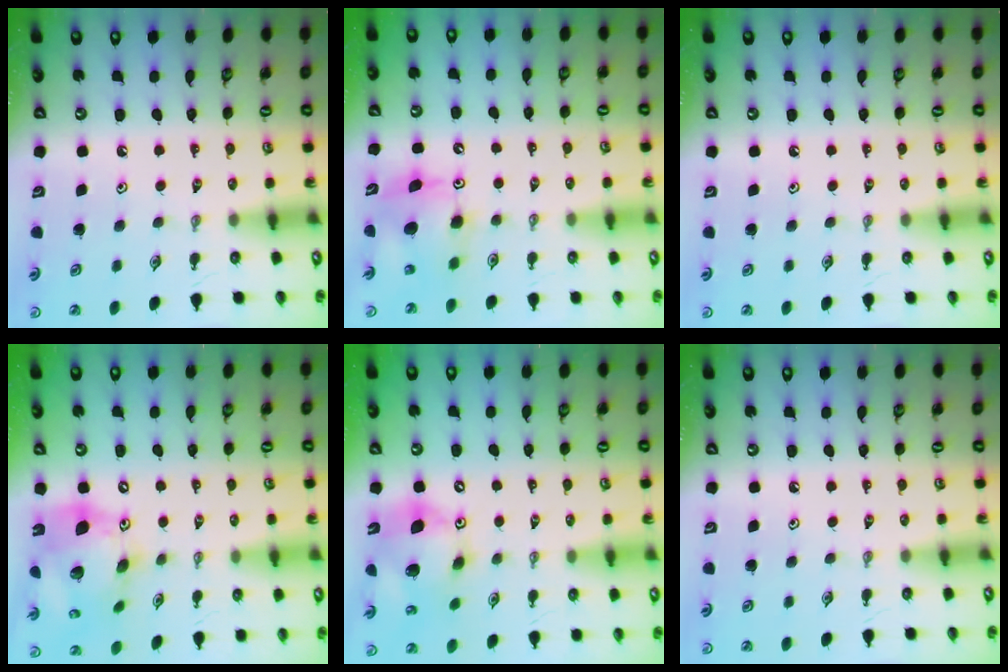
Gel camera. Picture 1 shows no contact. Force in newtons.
{"total": 7.7, "press": 7.7, "slide": 0.4}
{"total": 0.0}
{"total": 19.3, "press": 19.0, "slide": 2.9}
{"total": 14.2, "press": 13.9, "slide": 2.9}
{"total": 0.0}